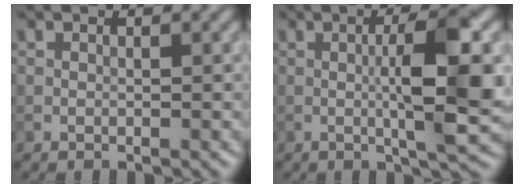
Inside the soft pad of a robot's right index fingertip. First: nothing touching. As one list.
[{"total": 7.3, "force": [0.0, 1.3, 7.2], "torque": [-0.114, 0.003, 0.002]}]